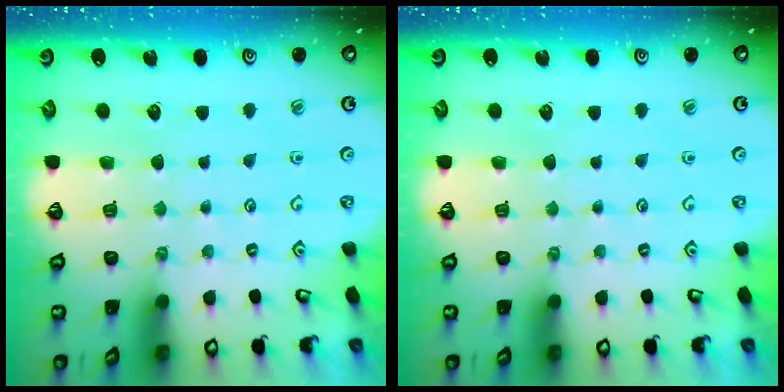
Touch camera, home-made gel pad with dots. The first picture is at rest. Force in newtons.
{"total": 0.0}